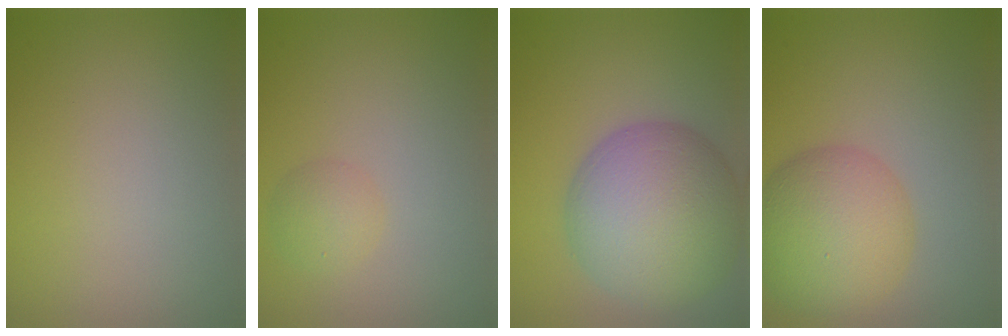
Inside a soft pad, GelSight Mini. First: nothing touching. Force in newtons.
{"total": 1.8, "press": 1.7, "slide": 0.2}
{"total": 10.6, "press": 10.6, "slide": 0.5}
{"total": 7.5, "press": 7.5, "slide": 0.4}